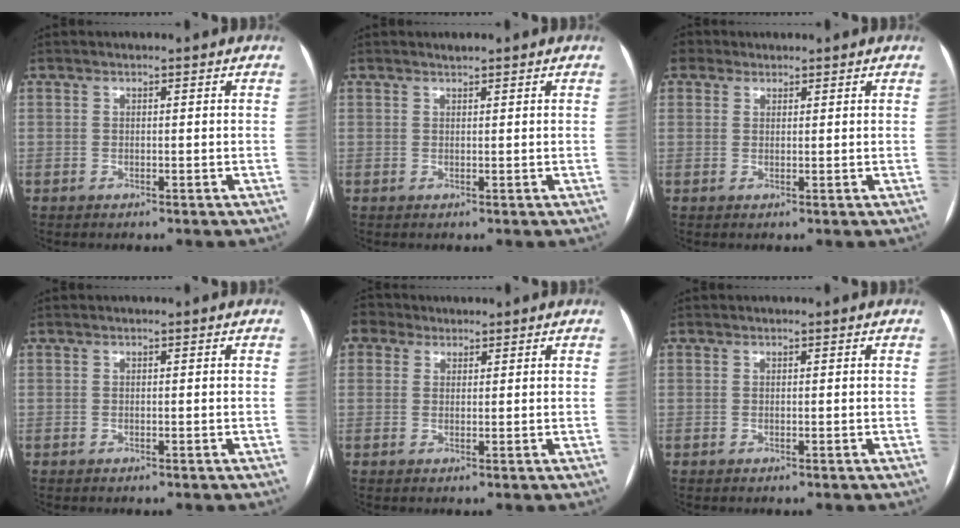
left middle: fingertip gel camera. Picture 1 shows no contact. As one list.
[{"total": 0.8, "force": [0.7, 0.1, 0.3], "torque": [-0.011, 0.004, 0.014]}, {"total": 2.5, "force": [1.5, 1.9, 0.3], "torque": [-0.005, 0.018, 0.024]}, {"total": 0.0}, {"total": 3.2, "force": [2.3, 2.1, 0.2], "torque": [-0.006, 0.023, 0.040]}, {"total": 0.0}]